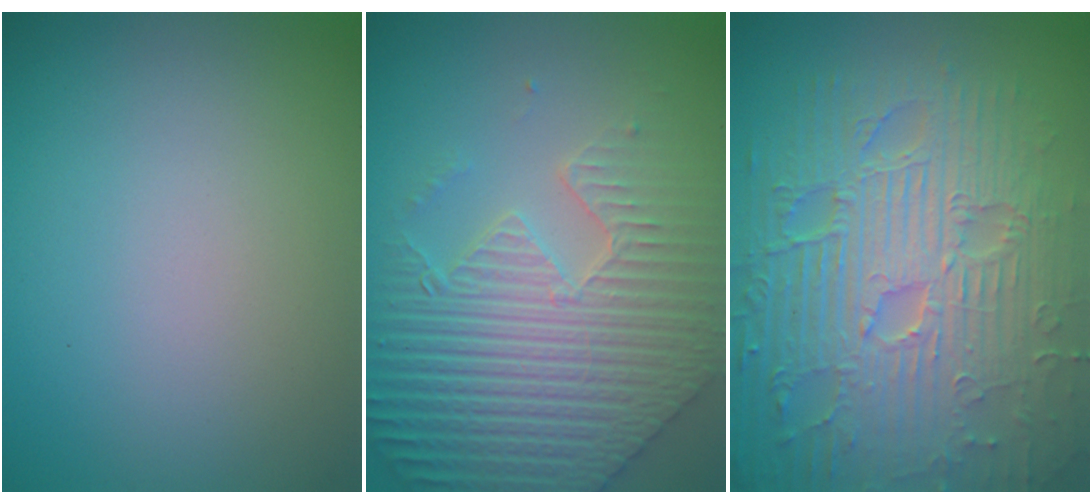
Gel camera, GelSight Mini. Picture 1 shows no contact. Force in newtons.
{"total": 8.4, "press": 6.5, "slide": 5.3}
{"total": 12.0, "press": 7.8, "slide": 9.1}